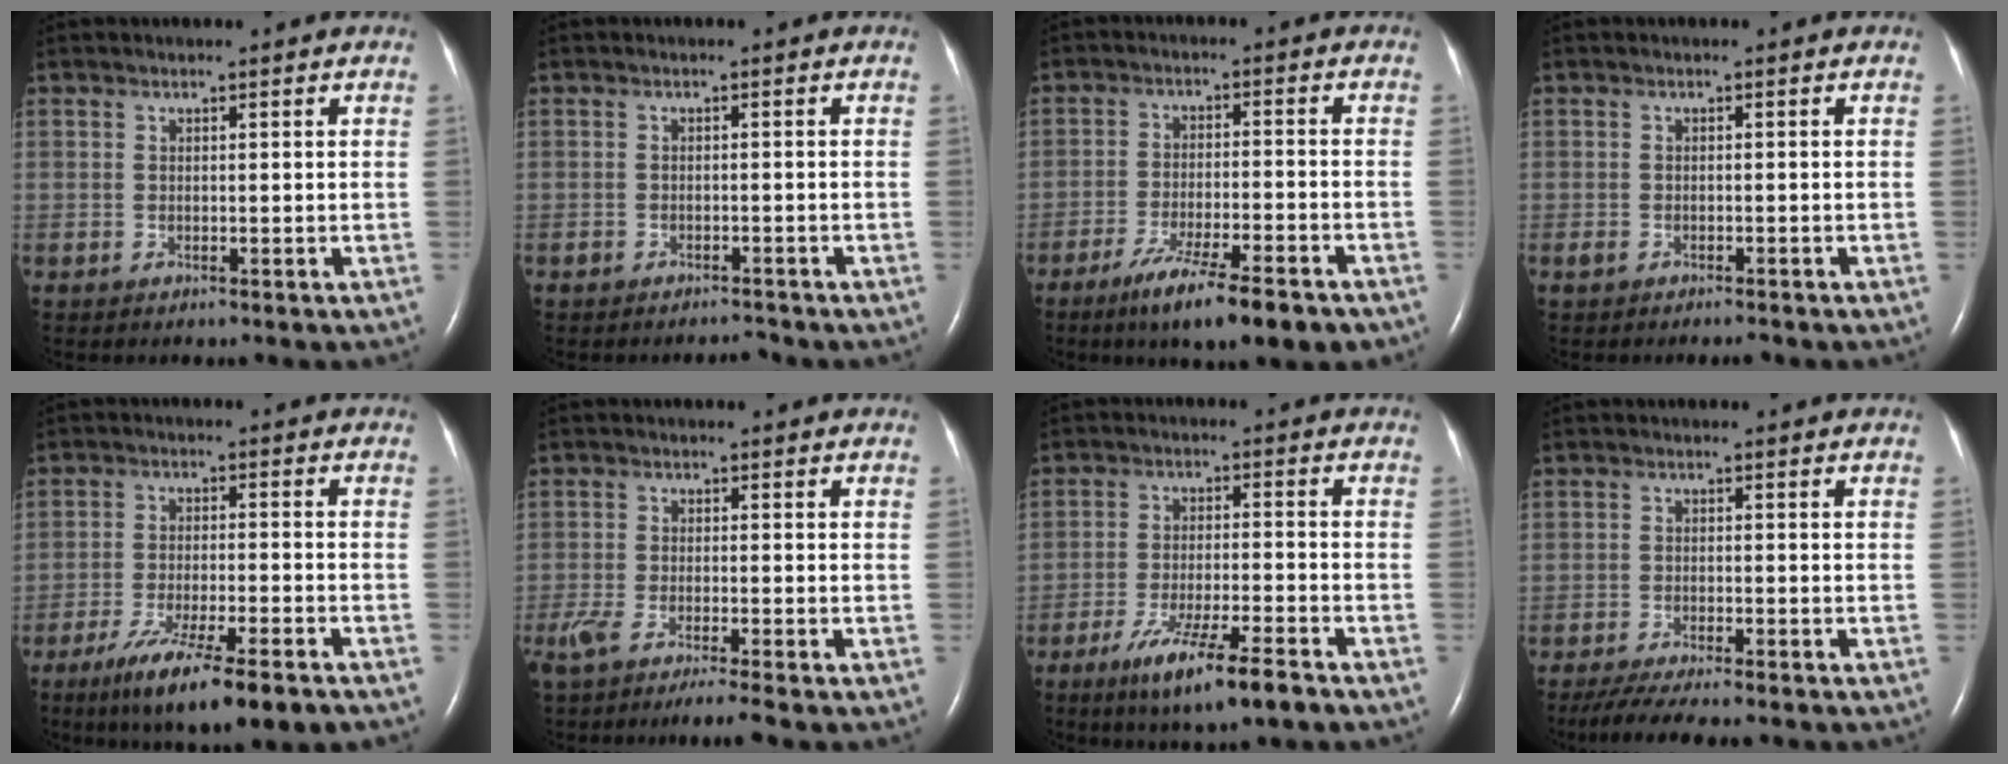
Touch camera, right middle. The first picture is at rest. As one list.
[{"total": 1.4, "force": [-1.4, 0.4, 0.2], "torque": [-0.006, -0.003, -0.019]}, {"total": 12.0, "force": [-8.3, 1.6, 8.6], "torque": [-0.133, -0.023, -0.125]}, {"total": 1.7, "force": [-1.3, 0.5, 1.0], "torque": [-0.023, -0.003, -0.017]}, {"total": 12.3, "force": [-8.3, 1.1, 9.0], "torque": [-0.152, -0.030, -0.131]}, {"total": 7.5, "force": [-5.8, 0.0, 4.8], "torque": [-0.078, -0.018, -0.097]}, {"total": 10.1, "force": [-6.6, 0.6, 7.6], "torque": [-0.139, -0.023, -0.110]}, {"total": 8.8, "force": [-7.6, 0.7, 4.4], "torque": [-0.069, -0.020, -0.118]}]